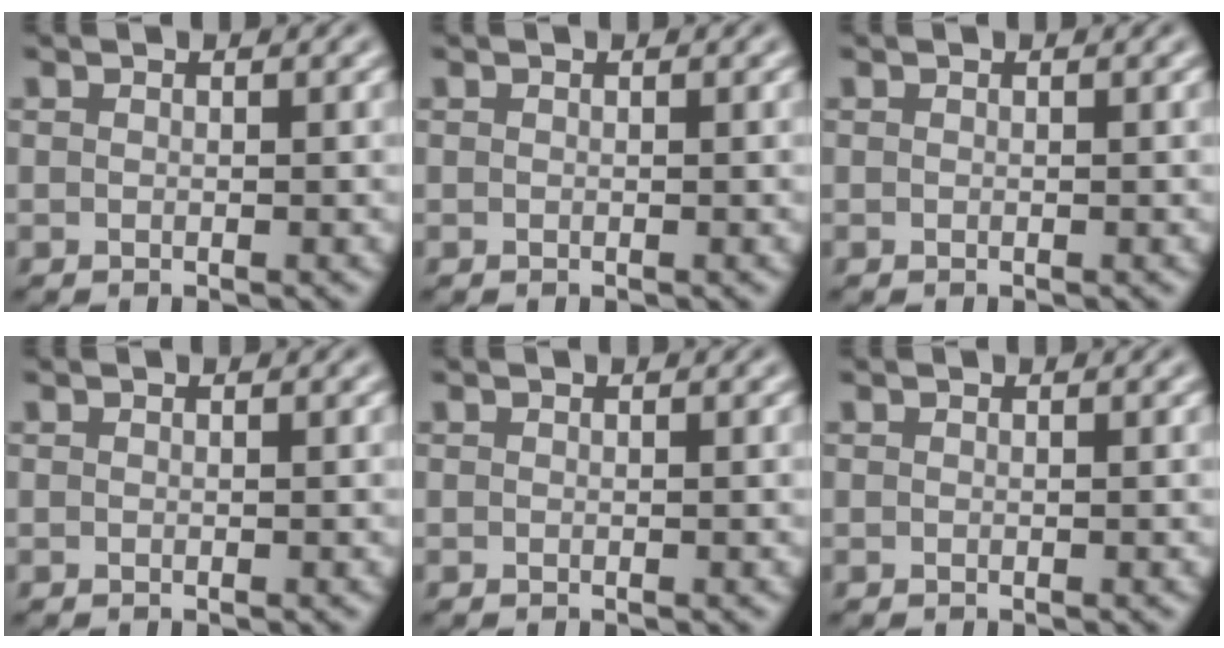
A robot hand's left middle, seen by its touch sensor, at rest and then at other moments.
{"total": 0.0}
{"total": 0.0}
{"total": 0.0}
{"total": 0.0}
{"total": 0.0}